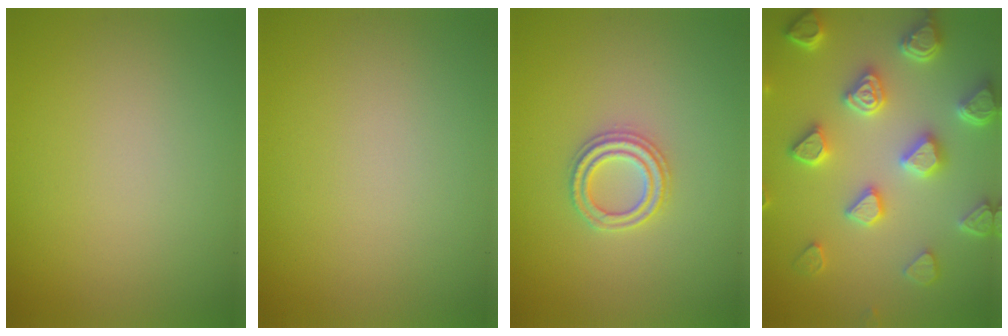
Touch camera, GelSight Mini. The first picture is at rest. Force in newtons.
{"total": 0.0}
{"total": 2.4, "press": 2.3, "slide": 0.5}
{"total": 6.4, "press": 5.5, "slide": 3.3}